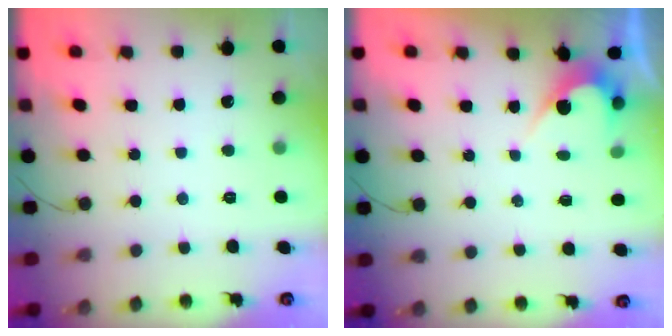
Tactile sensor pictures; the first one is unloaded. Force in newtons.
{"total": 2.4, "press": 2.4, "slide": 0.1}